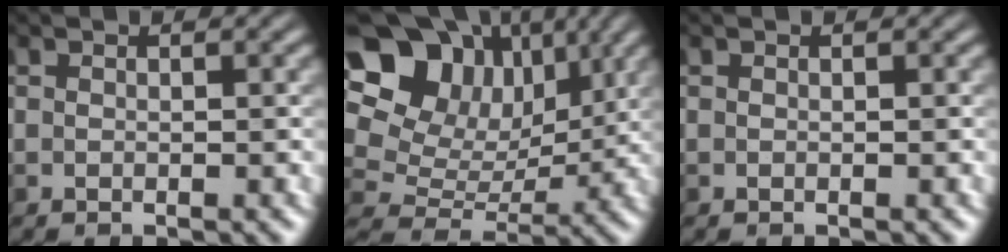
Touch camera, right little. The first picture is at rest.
{"total": 14.6, "force": [7.2, 10.5, 7.2], "torque": [-0.148, 0.056, 0.126]}
{"total": 0.0}